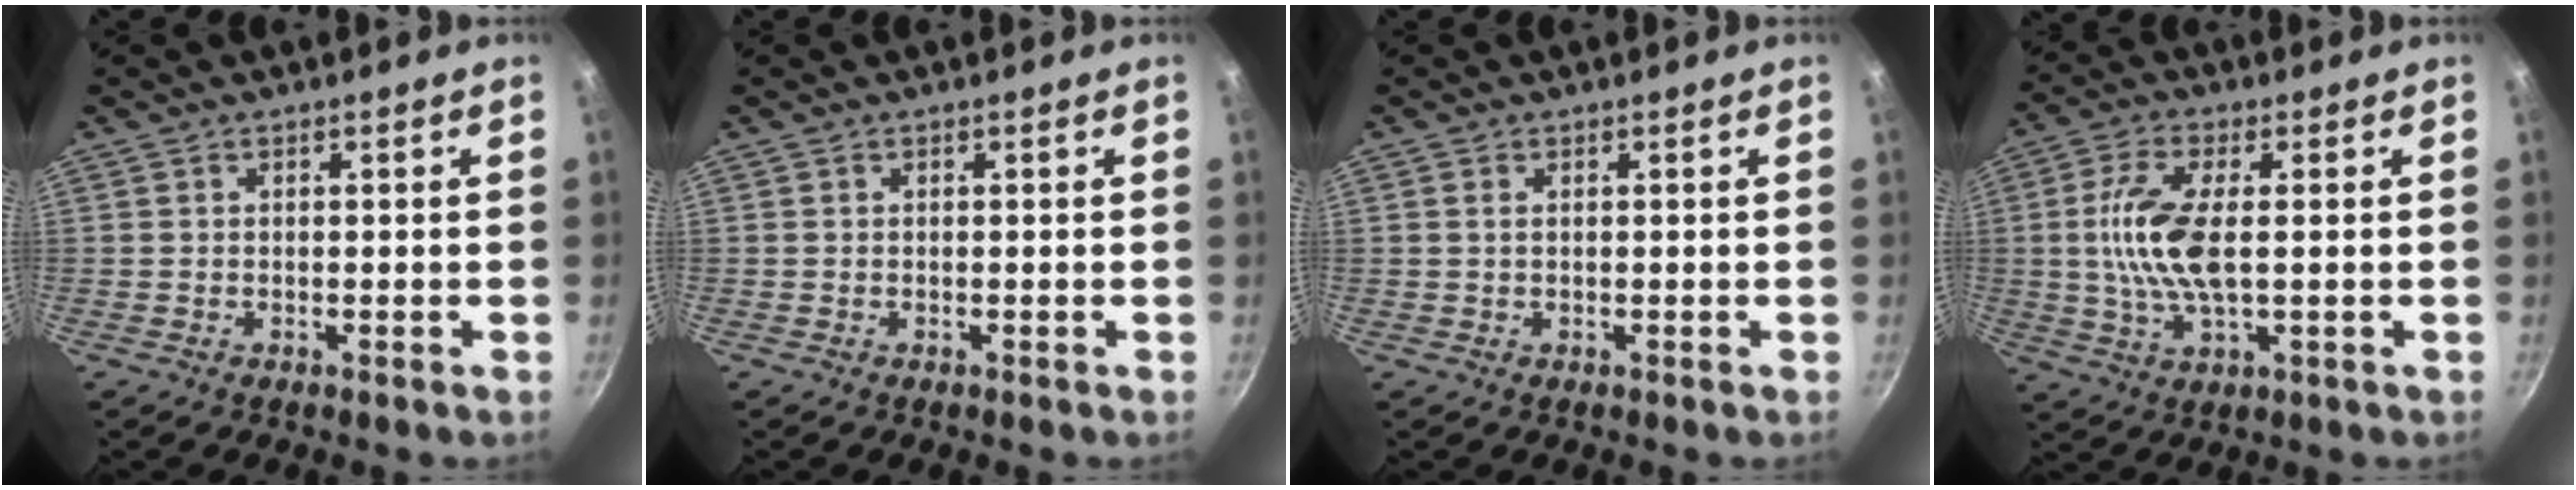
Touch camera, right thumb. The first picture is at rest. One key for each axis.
{"total": 0.0}
{"total": 0.9, "fx": 0.2, "fy": 0.5, "fz": 0.7, "tx": -0.015, "ty": 0.001, "tz": 0.004}
{"total": 11.1, "fx": 0.6, "fy": 4.5, "fz": 10.1, "tx": -0.210, "ty": 0.004, "tz": 0.007}